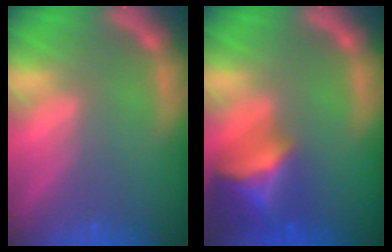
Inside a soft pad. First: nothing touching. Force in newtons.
{"total": 8.0}